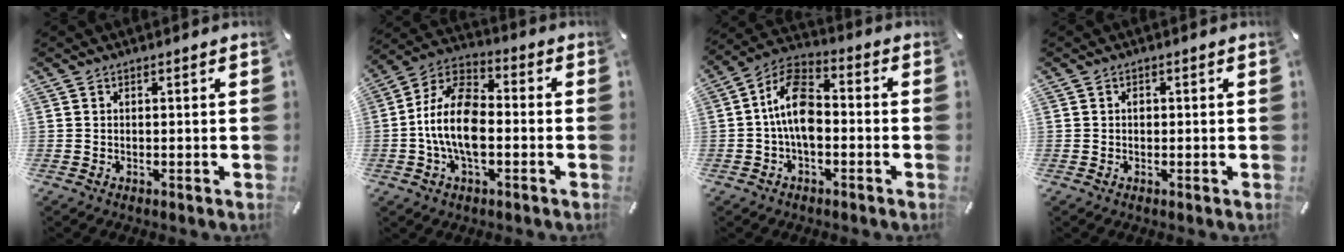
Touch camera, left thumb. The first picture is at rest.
{"total": 13.6, "force": [-2.8, 7.8, 10.8], "torque": [-0.230, 0.013, -0.052]}
{"total": 11.4, "force": [-1.8, 6.4, 9.2], "torque": [-0.188, 0.017, -0.030]}
{"total": 0.9, "force": [0.0, 0.8, 0.5], "torque": [-0.003, 0.000, -0.003]}